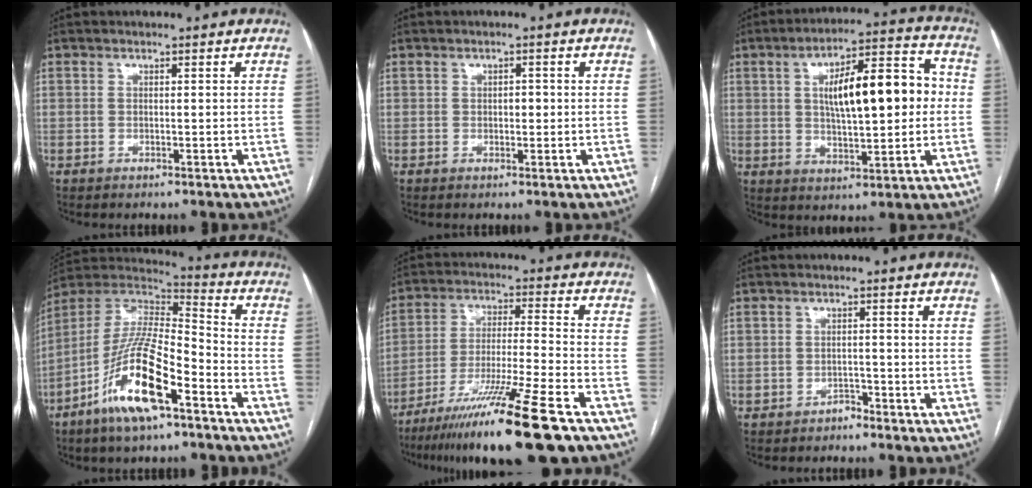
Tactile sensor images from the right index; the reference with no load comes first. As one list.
[{"total": 1.4, "force": [0.0, 0.9, 1.1], "torque": [-0.012, 0.003, 0.001]}, {"total": 14.9, "force": [1.8, 4.8, 14.0], "torque": [-0.213, 0.038, 0.030]}, {"total": 16.6, "force": [-8.4, 3.7, 13.8], "torque": [-0.276, -0.007, -0.151]}, {"total": 17.4, "force": [-11.9, -0.9, 12.6], "torque": [-0.218, -0.040, -0.204]}, {"total": 1.4, "force": [-1.2, 0.6, 0.0], "torque": [0.005, 0.004, -0.022]}]